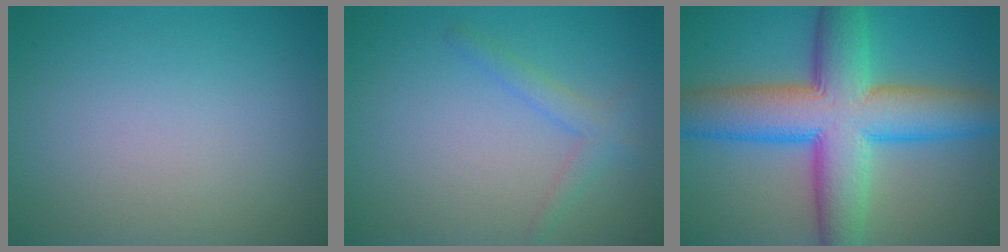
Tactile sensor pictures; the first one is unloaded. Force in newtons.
{"total": 1.8, "press": 1.8, "slide": 0.0}
{"total": 12.1, "press": 12.1, "slide": 0.4}